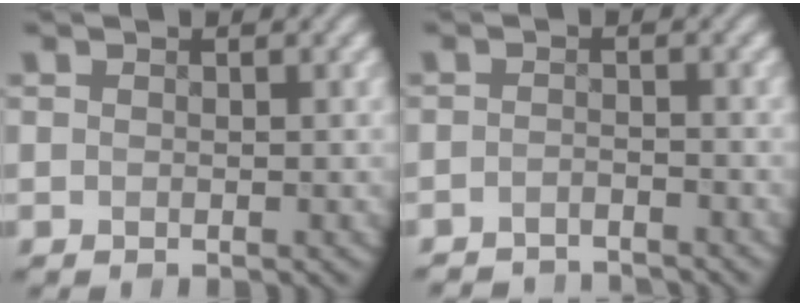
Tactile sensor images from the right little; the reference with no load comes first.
{"total": 3.5, "force": [-3.4, 0.4, 0.4], "torque": [-0.008, -0.006, -0.060]}